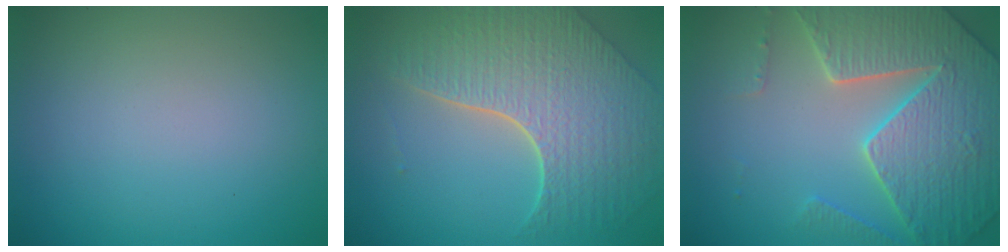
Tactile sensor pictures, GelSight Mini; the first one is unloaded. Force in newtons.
{"total": 8.2, "press": 5.9, "slide": 5.7}
{"total": 7.4, "press": 7.2, "slide": 2.0}